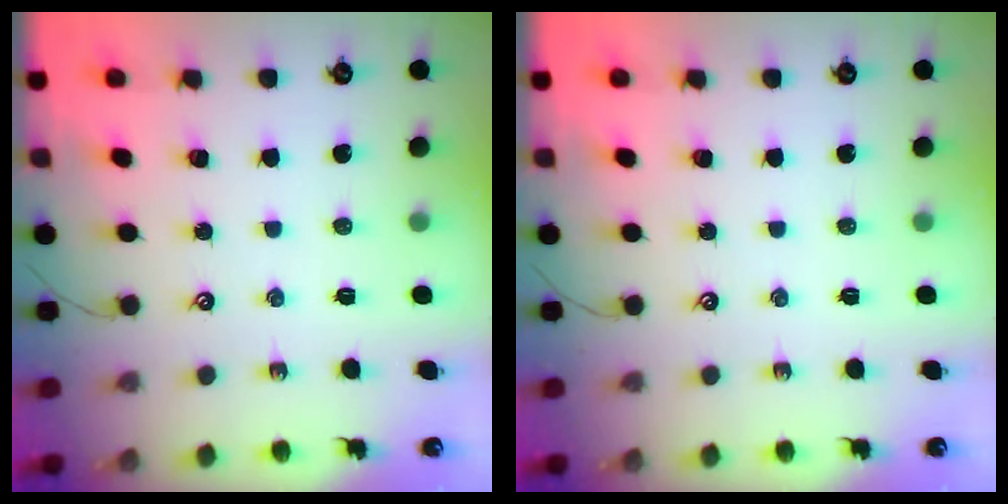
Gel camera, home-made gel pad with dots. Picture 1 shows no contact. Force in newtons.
{"total": 0.0}